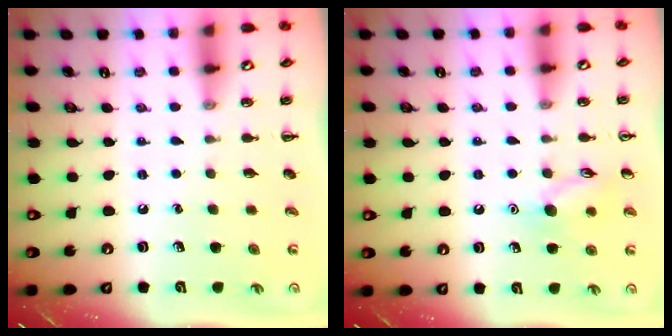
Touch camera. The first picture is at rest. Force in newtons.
{"total": 9.2, "press": 9.2, "slide": 0.8}